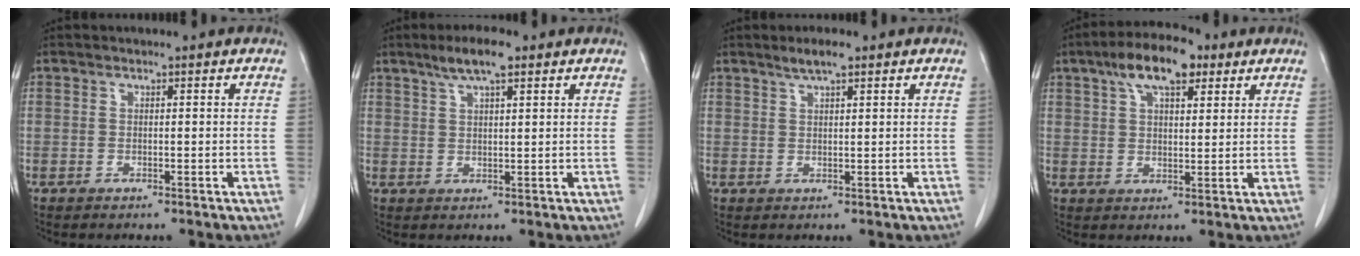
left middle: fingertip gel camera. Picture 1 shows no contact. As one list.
[{"total": 5.2, "force": [3.4, 0.8, 3.8], "torque": [-0.075, 0.008, 0.060]}, {"total": 2.9, "force": [2.1, 0.3, 1.9], "torque": [-0.043, 0.004, 0.038]}, {"total": 9.2, "force": [5.4, 3.4, 6.7], "torque": [-0.121, 0.023, 0.089]}]